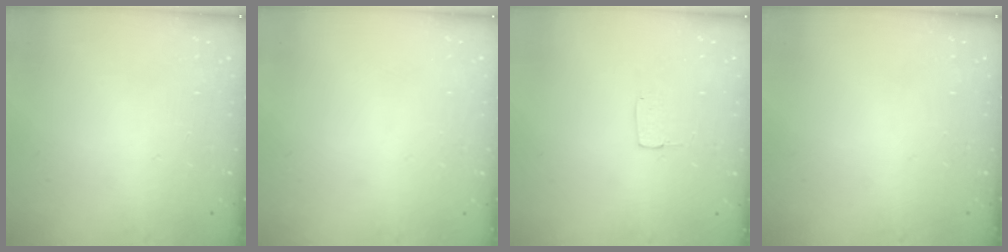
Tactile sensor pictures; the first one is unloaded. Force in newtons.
{"total": 0.0}
{"total": 2.9, "press": 2.9, "slide": 0.2}
{"total": 0.0}